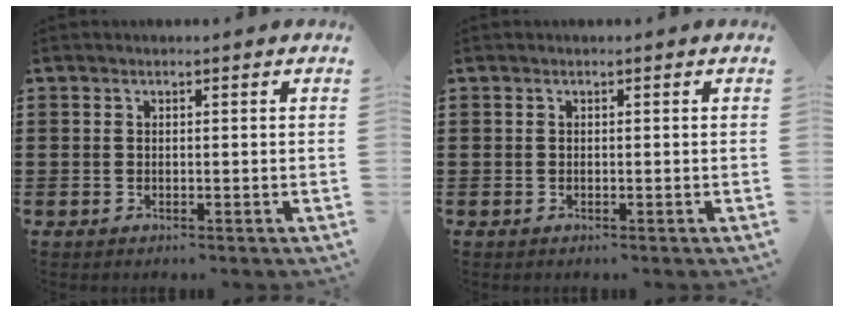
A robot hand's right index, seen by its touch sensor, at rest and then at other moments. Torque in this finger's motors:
{"motor_torque": [1.94, 0.20, 0.02, -0.01]}